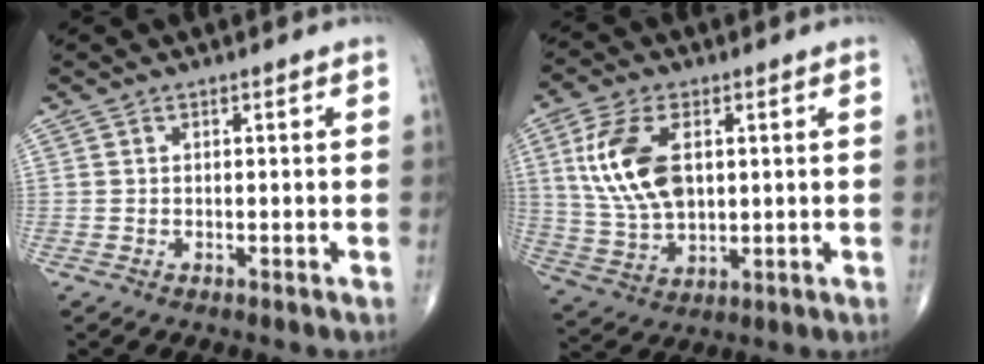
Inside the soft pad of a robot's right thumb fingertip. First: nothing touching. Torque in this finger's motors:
{"motor_torque": [-0.38, 0.93, 1.29, 0.10, 0.15]}